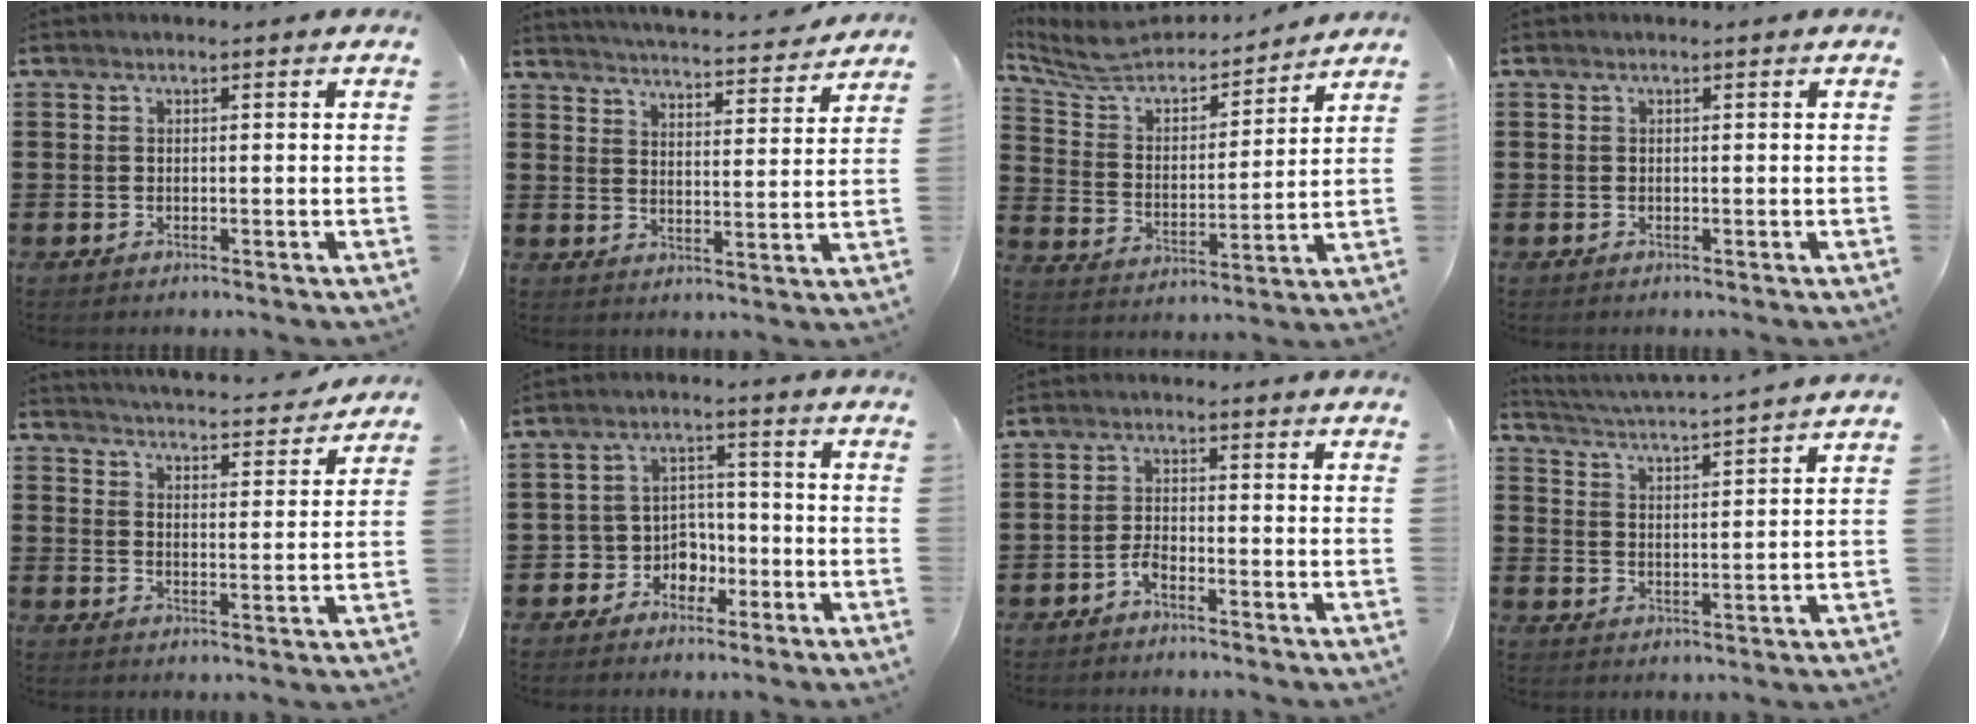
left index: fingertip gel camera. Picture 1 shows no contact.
{"total": 4.1, "force": [4.0, -0.8, 0.4], "torque": [-0.029, -0.037, 0.063]}
{"total": 6.2, "force": [5.6, 1.9, 1.9], "torque": [-0.069, -0.041, 0.092]}
{"total": 0.0}
{"total": 3.9, "force": [3.9, -0.6, 0.3], "torque": [-0.028, -0.035, 0.061]}
{"total": 4.8, "force": [-2.2, 4.2, 1.0], "torque": [-0.031, 0.012, -0.043]}
{"total": 2.1, "force": [-1.6, 0.7, 1.2], "torque": [-0.034, 0.002, -0.034]}
{"total": 3.7, "force": [3.5, -0.9, 0.7], "torque": [-0.033, -0.033, 0.054]}